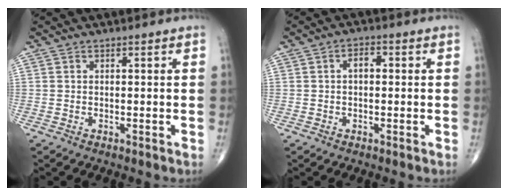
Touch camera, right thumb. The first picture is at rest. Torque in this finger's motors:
{"motor_torque": [0.09, 0.87, 0.17, -0.06, -0.01]}